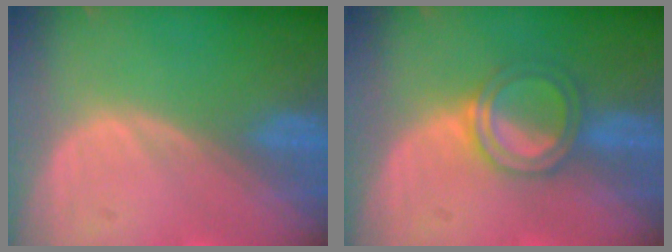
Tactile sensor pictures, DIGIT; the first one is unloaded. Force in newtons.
{"total": 4.9, "press": 4.8, "slide": 1.1}